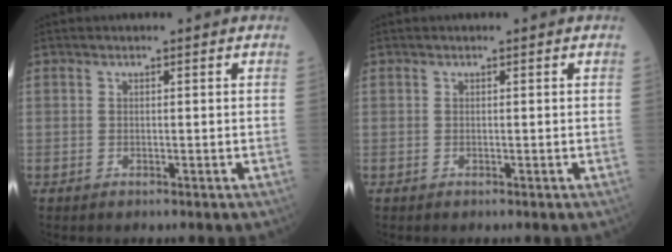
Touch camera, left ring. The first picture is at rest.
{"total": 0.0}